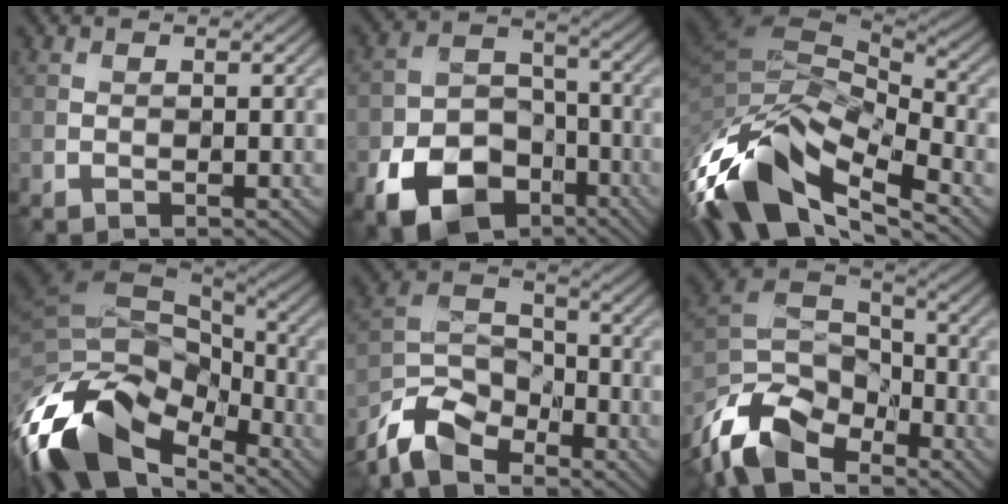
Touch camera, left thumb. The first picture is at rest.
{"total": 11.9, "force": [-6.4, 7.8, 6.2], "torque": [-0.133, -0.026, -0.119]}
{"total": 16.1, "force": [-8.2, 7.8, 11.5], "torque": [-0.268, -0.027, -0.150]}
{"total": 17.9, "force": [-8.9, 9.9, 11.9], "torque": [-0.290, -0.045, -0.133]}
{"total": 9.5, "force": [-7.6, 4.0, 4.2], "torque": [-0.090, -0.003, -0.168]}
{"total": 13.0, "force": [-9.1, 6.2, 6.8], "torque": [-0.168, -0.011, -0.194]}